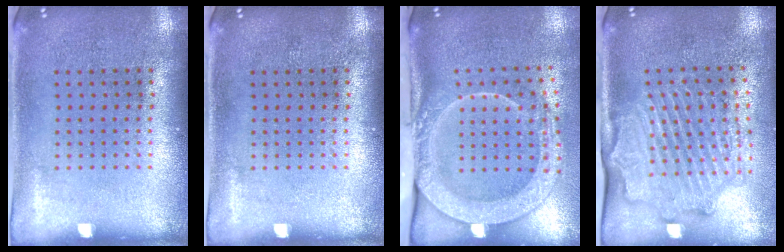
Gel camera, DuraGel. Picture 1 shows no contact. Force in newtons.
{"total": 0.0}
{"total": 2.8, "press": 2.1, "slide": 1.9}
{"total": 2.2, "press": 2.2, "slide": 0.2}